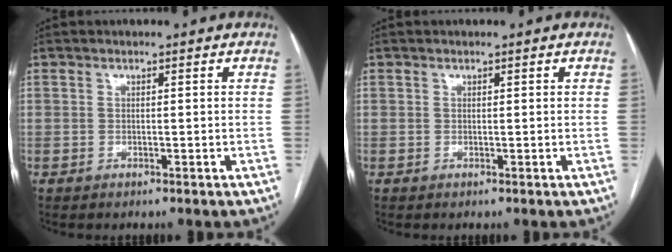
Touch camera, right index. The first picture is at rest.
{"total": 0.0}